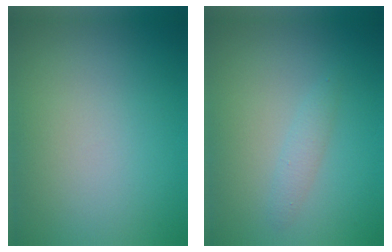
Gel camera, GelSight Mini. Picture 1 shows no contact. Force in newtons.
{"total": 1.3, "press": 1.3, "slide": 0.0}